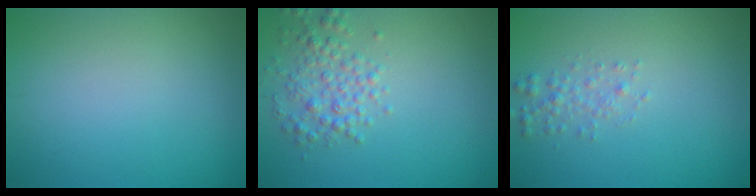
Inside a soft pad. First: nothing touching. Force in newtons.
{"total": 2.8, "press": 2.8, "slide": 0.1}
{"total": 1.4, "press": 1.4, "slide": 0.0}